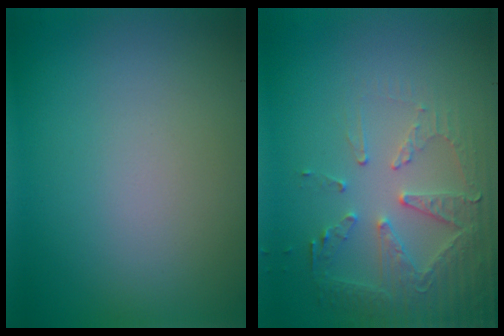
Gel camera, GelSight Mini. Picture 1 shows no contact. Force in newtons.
{"total": 5.2, "press": 3.8, "slide": 3.5}